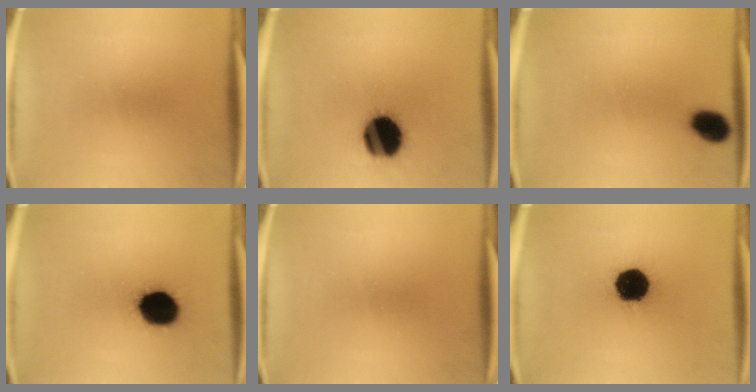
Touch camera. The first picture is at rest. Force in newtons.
{"total": 17.9}
{"total": 6.0}
{"total": 14.2}
{"total": 0.0}
{"total": 16.9}